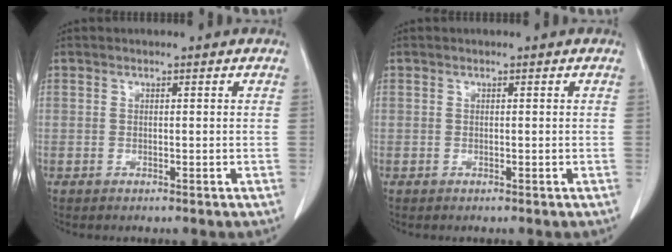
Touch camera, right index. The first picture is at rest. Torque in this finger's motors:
{"motor_torque": [0.00, 0.00, 0.00, 0.00]}